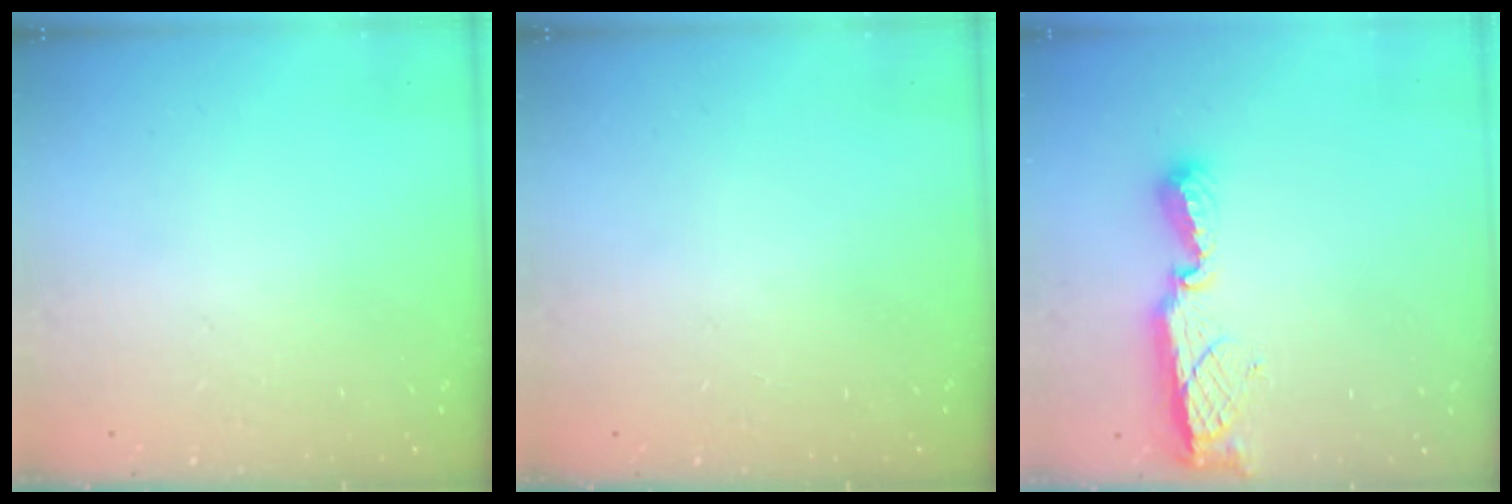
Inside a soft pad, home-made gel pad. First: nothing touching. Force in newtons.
{"total": 0.0}
{"total": 7.9, "press": 7.9, "slide": 0.3}